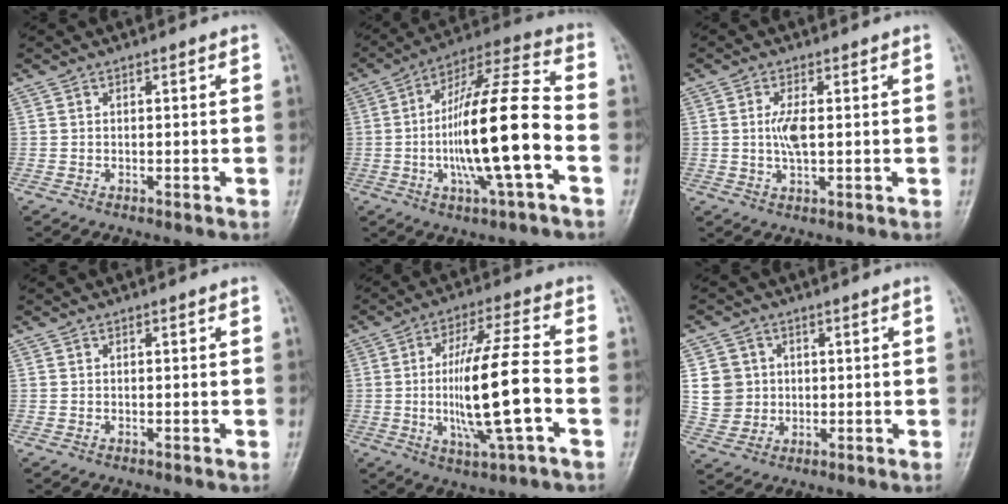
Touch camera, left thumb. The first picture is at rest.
{"total": 19.5, "force": [-3.8, 3.8, 18.7], "torque": [-0.347, 0.031, -0.067]}
{"total": 4.2, "force": [0.4, 1.7, 3.8], "torque": [-0.080, -0.003, 0.009]}
{"total": 0.0}
{"total": 15.5, "force": [-2.6, 2.7, 15.0], "torque": [-0.287, 0.017, -0.044]}
{"total": 6.8, "force": [1.2, 6.4, 1.7], "torque": [-0.006, -0.002, 0.024]}